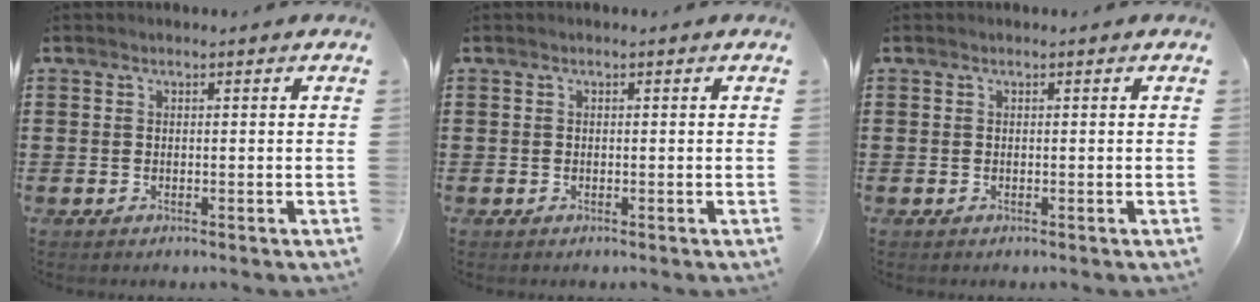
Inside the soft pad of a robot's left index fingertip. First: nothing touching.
{"total": 0.0}
{"total": 0.0}